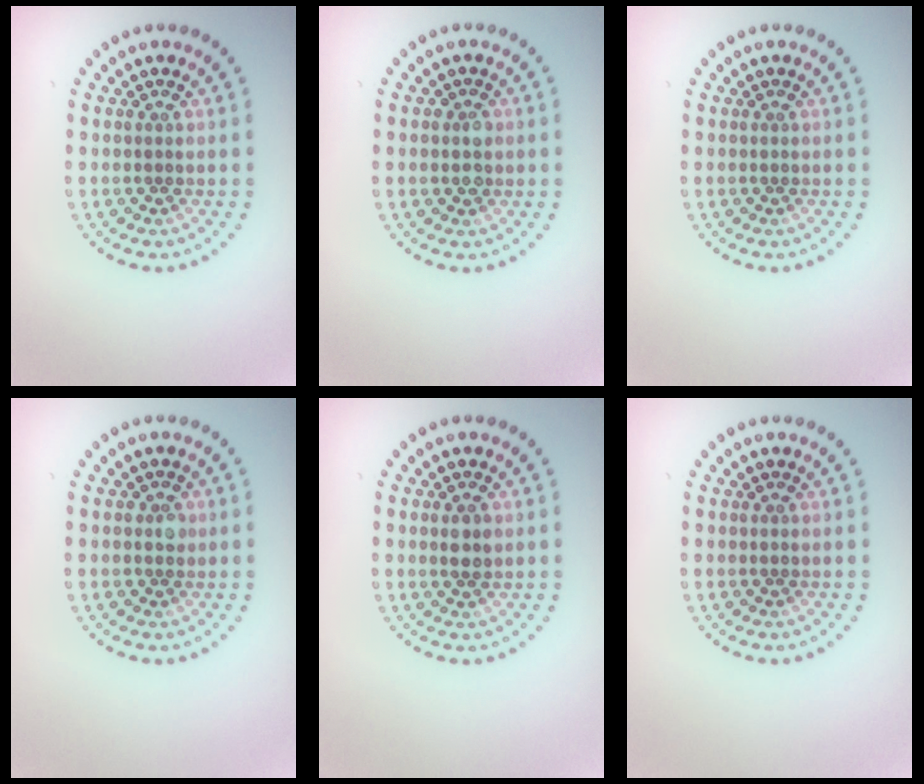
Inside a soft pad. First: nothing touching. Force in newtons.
{"total": 1.6, "press": 1.6, "slide": 0.3}
{"total": 0.0}
{"total": 0.9, "press": 0.8, "slide": 0.4}
{"total": 1.4, "press": 1.4, "slide": 0.2}
{"total": 0.0}